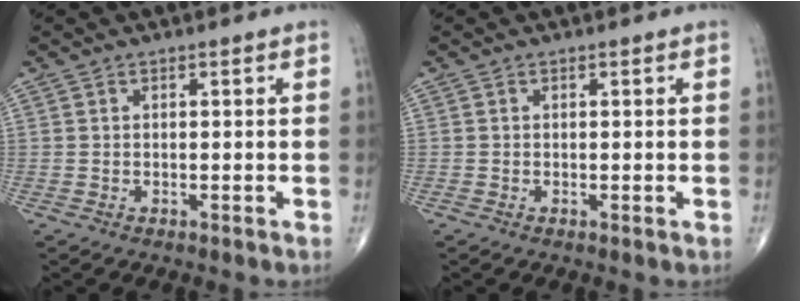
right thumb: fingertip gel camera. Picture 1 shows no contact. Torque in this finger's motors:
{"motor_torque": [0.35, -0.20, -0.15, -0.14, 0.01]}